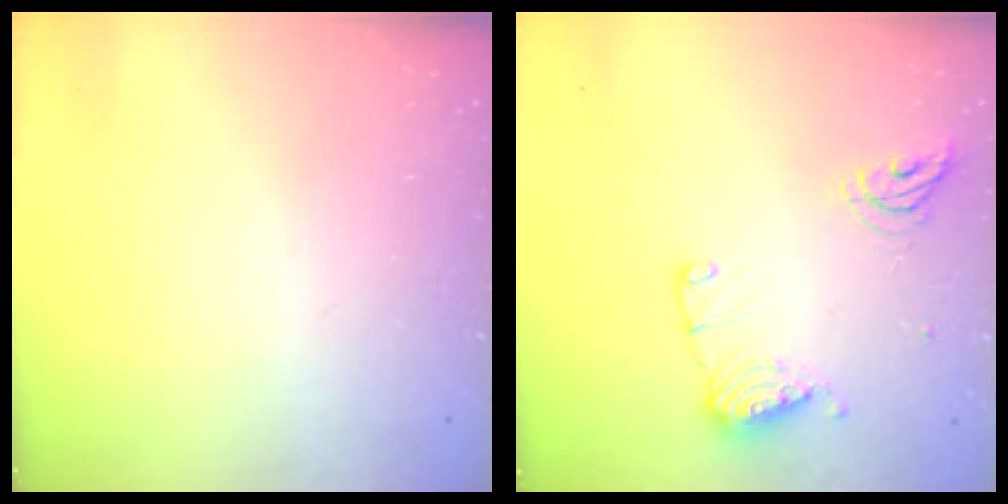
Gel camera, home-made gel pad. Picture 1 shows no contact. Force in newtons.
{"total": 11.3, "press": 11.2, "slide": 0.9}